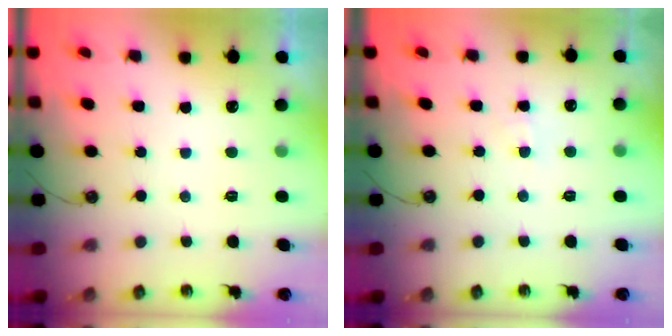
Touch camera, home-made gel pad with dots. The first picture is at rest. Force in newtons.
{"total": 2.3, "press": 2.3, "slide": 0.4}